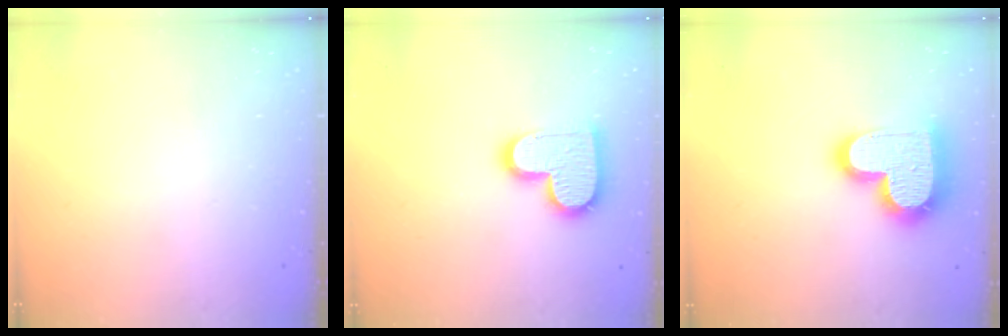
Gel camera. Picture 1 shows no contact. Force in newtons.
{"total": 14.2, "press": 14.2, "slide": 0.9}
{"total": 20.1, "press": 20.1, "slide": 1.5}